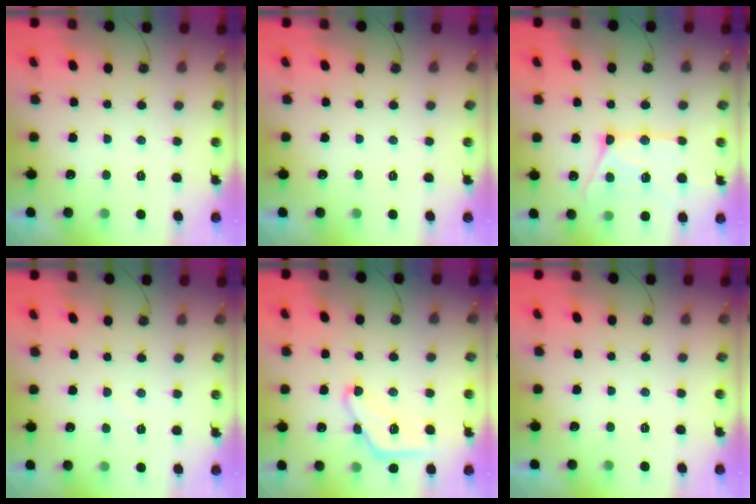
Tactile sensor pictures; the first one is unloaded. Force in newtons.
{"total": 0.0}
{"total": 15.4, "press": 15.4, "slide": 1.0}
{"total": 2.8, "press": 2.8, "slide": 0.4}
{"total": 12.2, "press": 12.2, "slide": 0.7}
{"total": 0.0}